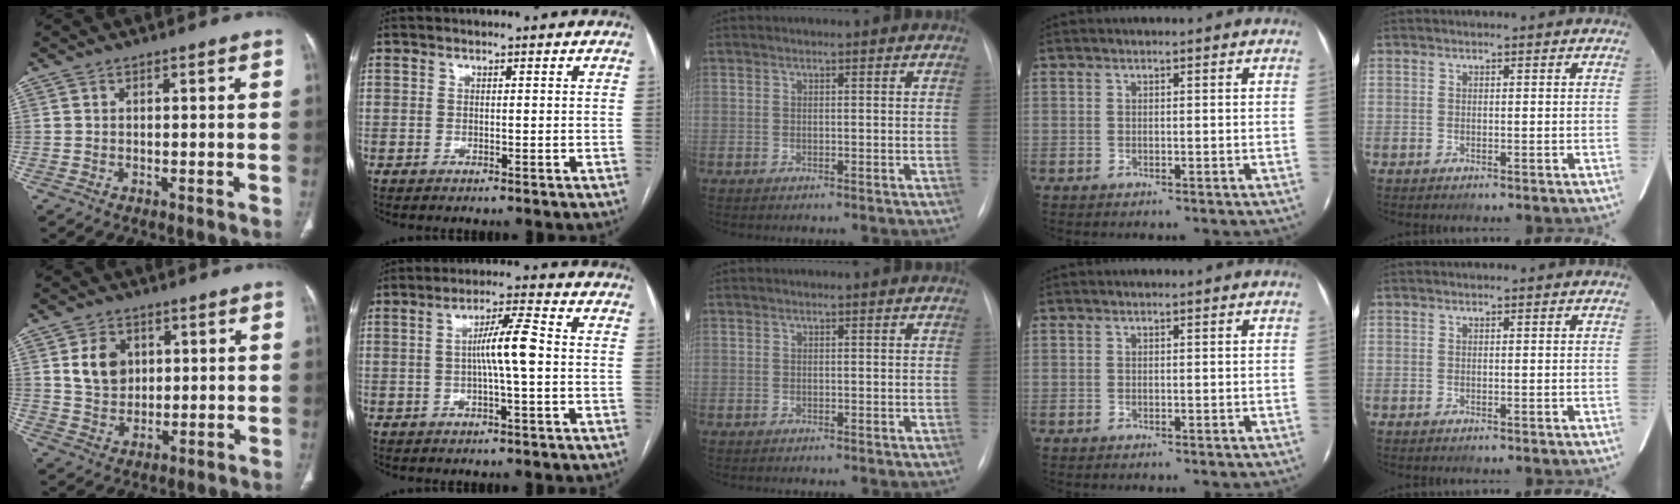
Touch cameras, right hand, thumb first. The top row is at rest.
{"thumb": {"total": 7.4, "force": [2.2, 5.8, 4.1], "torque": [-0.048, -0.012, 0.045]}, "index": {"total": 6.7, "force": [0.0, 0.2, 6.7], "torque": [-0.121, 0.012, -0.003]}}